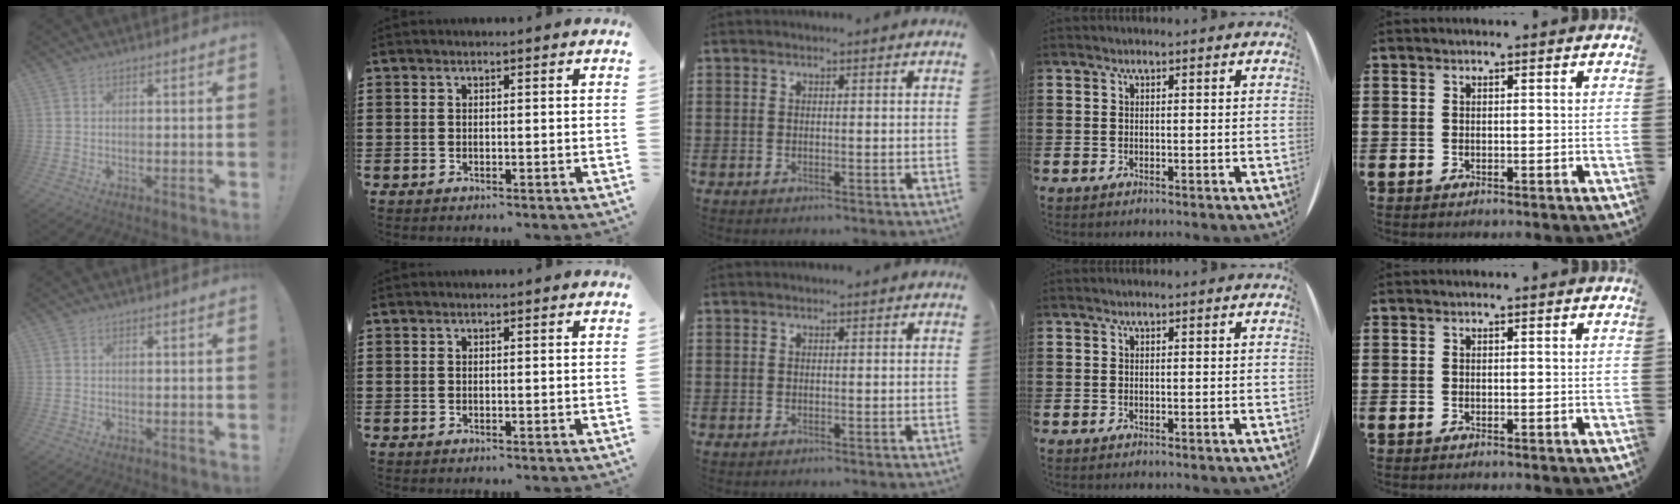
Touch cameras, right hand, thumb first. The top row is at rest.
{}